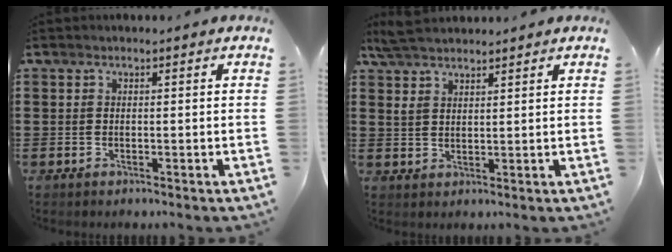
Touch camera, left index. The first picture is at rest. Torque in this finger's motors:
{"motor_torque": [1.40, -0.74, 0.10, 0.08]}